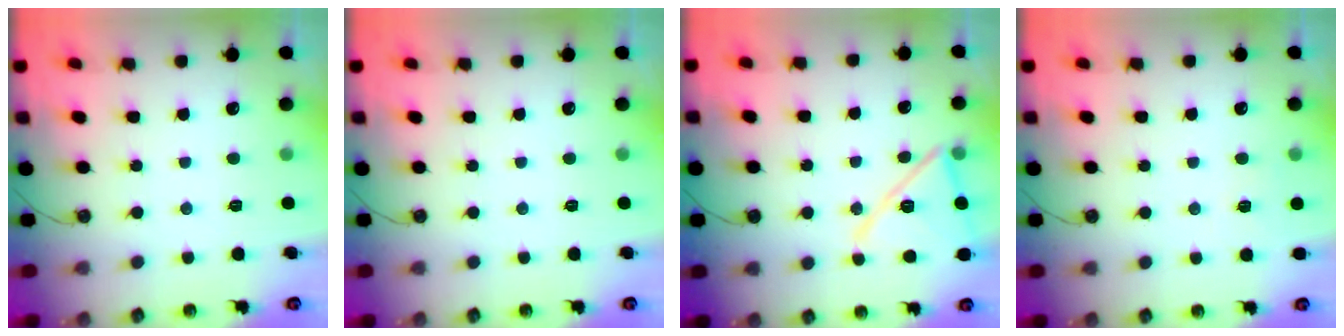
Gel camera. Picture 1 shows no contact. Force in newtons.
{"total": 0.0}
{"total": 15.2, "press": 15.2, "slide": 0.8}
{"total": 3.3, "press": 2.2, "slide": 2.5}